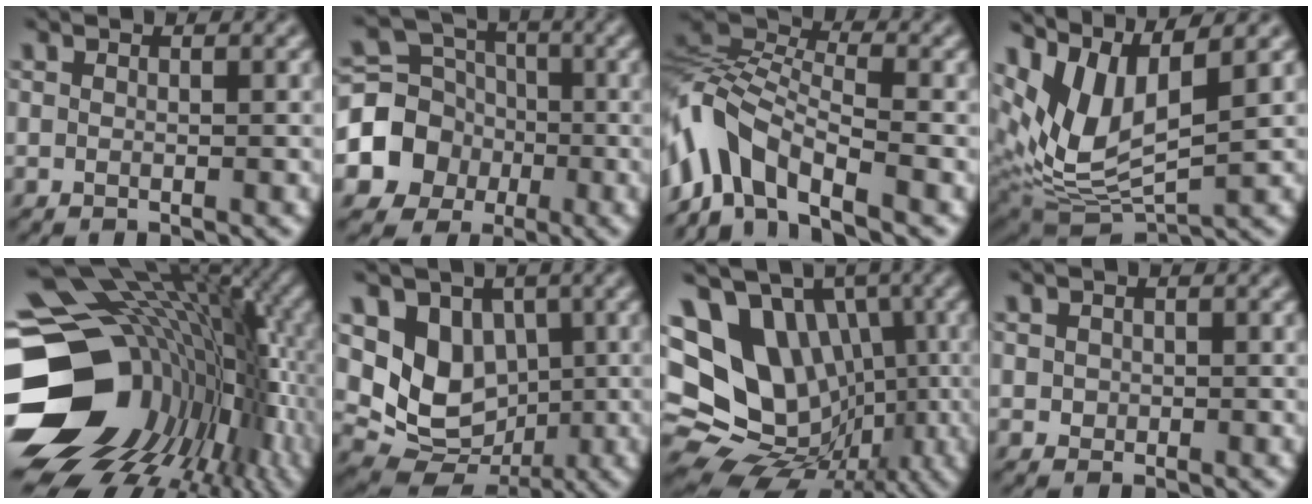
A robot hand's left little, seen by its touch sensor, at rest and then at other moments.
{"total": 6.2, "force": [-2.0, 5.4, 2.2], "torque": [-0.034, 0.004, -0.051]}
{"total": 7.8, "force": [-4.2, 3.4, 5.6], "torque": [-0.106, 0.017, -0.099]}
{"total": 8.3, "force": [3.3, 3.5, 6.7], "torque": [-0.150, -0.001, 0.065]}
{"total": 20.3, "force": [-3.1, 15.1, 13.2], "torque": [-0.249, -0.029, -0.018]}
{"total": 6.9, "force": [1.0, 5.6, 3.8], "torque": [-0.068, -0.024, 0.016]}
{"total": 18.0, "force": [1.4, 14.6, 10.4], "torque": [-0.202, 0.026, 0.028]}
{"total": 0.7, "force": [0.0, 0.7, 0.1], "torque": [-0.002, -0.003, 0.003]}